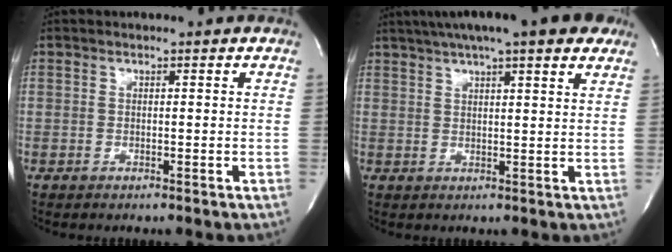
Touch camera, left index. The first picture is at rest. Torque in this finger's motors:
{"motor_torque": [0.35, -0.45, 0.96, 0.21]}